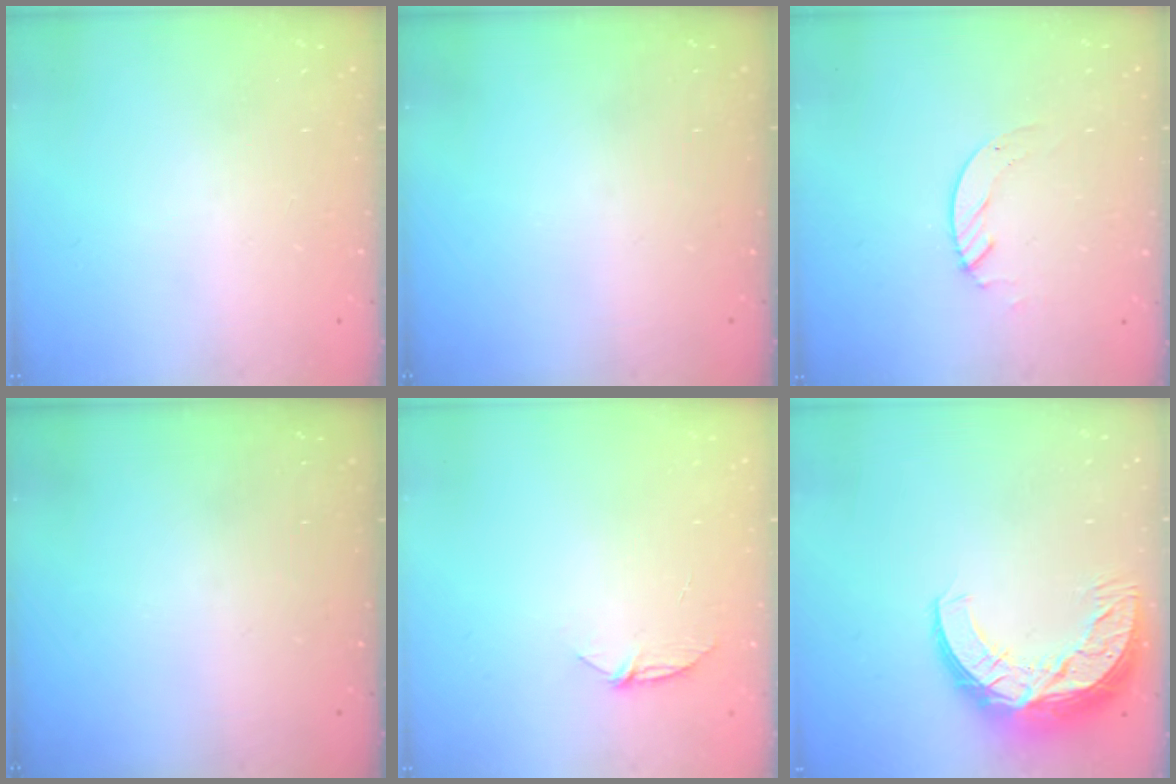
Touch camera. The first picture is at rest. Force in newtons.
{"total": 0.0}
{"total": 3.1, "press": 3.1, "slide": 0.3}
{"total": 0.0}
{"total": 4.9, "press": 4.8, "slide": 0.6}
{"total": 13.5, "press": 13.5, "slide": 0.8}